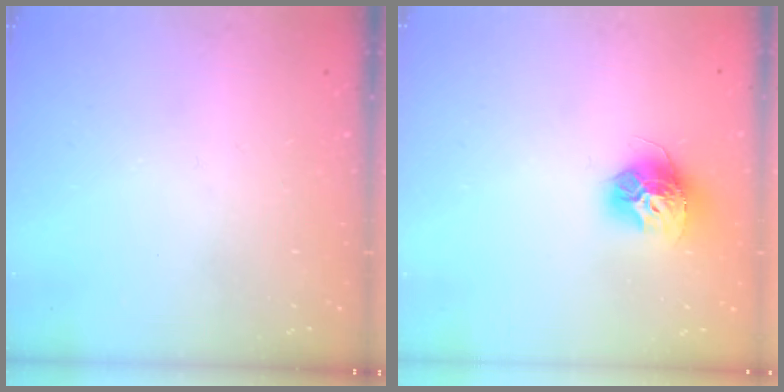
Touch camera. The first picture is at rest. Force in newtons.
{"total": 12.8, "press": 12.8, "slide": 1.1}